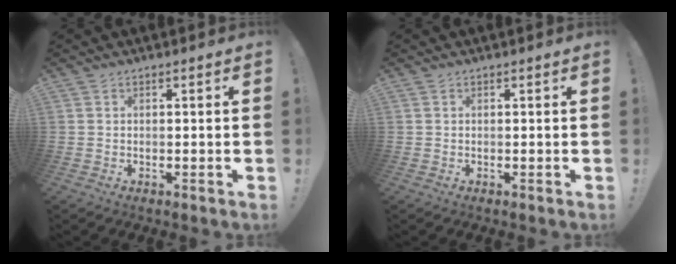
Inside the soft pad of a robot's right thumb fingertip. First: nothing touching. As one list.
[{"total": 0.0}]